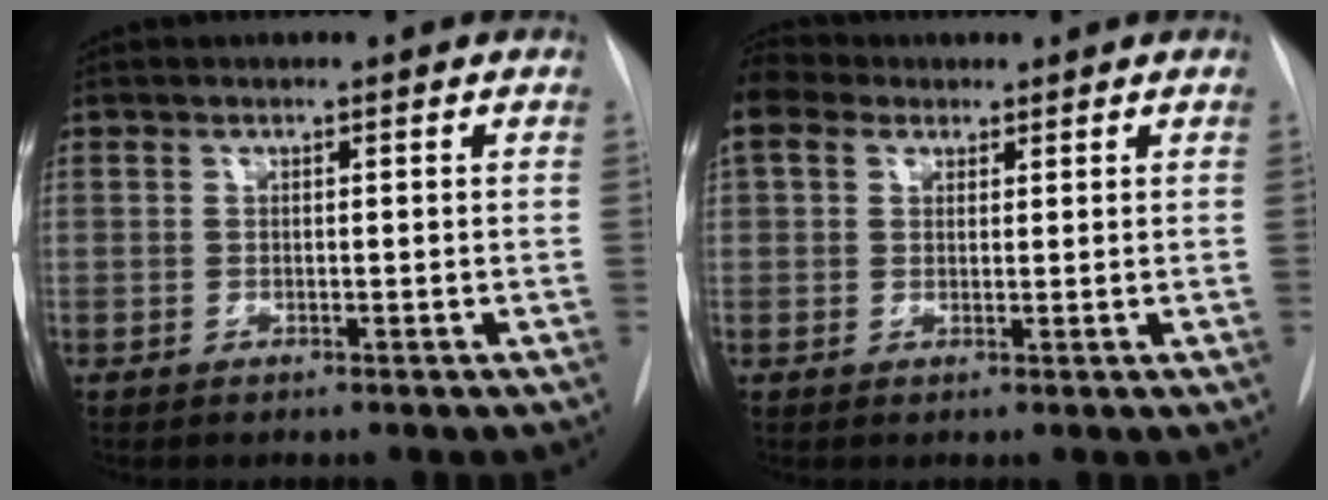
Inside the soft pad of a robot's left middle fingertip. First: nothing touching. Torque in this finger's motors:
{"motor_torque": [0.35, -0.36, 1.05, 0.21]}